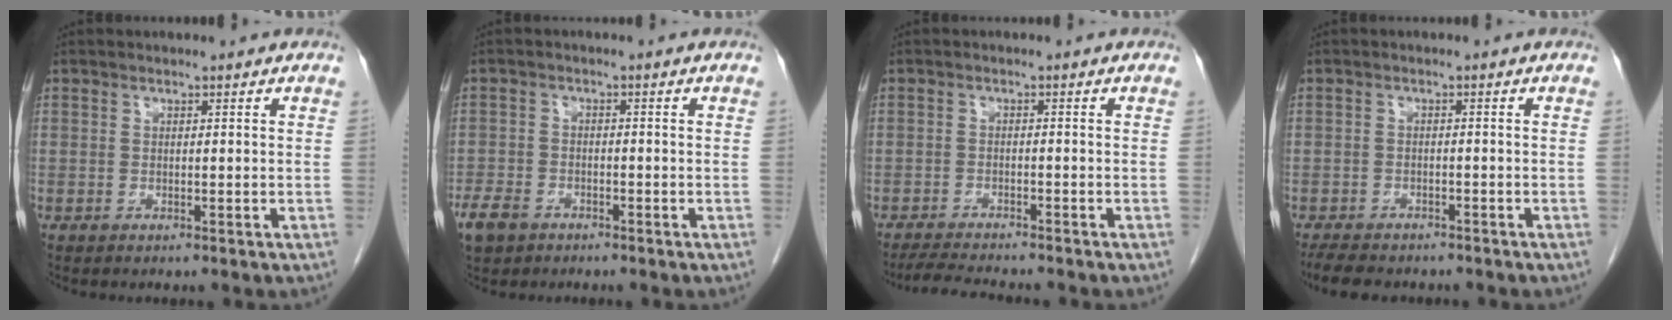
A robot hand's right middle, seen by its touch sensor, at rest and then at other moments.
{"total": 4.7, "force": [-3.2, 2.8, 1.8], "torque": [-0.038, 0.000, -0.057]}
{"total": 5.8, "force": [-5.4, 0.1, 2.1], "torque": [-0.037, -0.018, -0.089]}
{"total": 7.2, "force": [-6.1, 2.6, 2.8], "torque": [-0.047, -0.009, -0.088]}